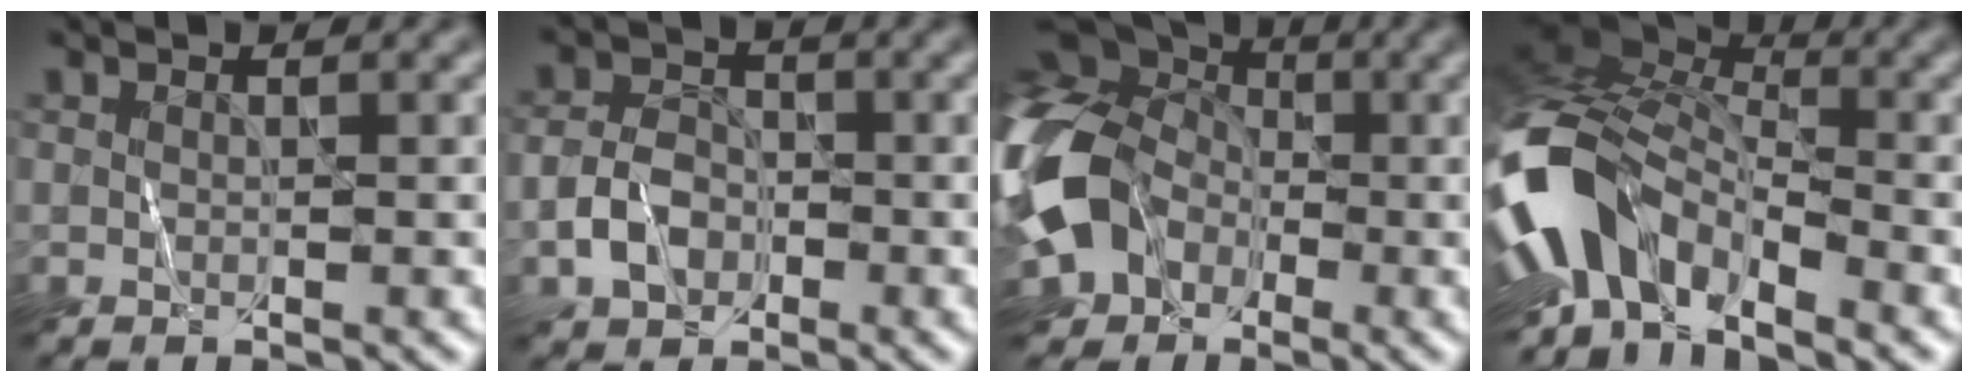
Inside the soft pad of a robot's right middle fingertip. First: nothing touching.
{"total": 3.4, "force": [-1.3, 2.4, 1.9], "torque": [-0.035, 0.006, -0.027]}
{"total": 15.5, "force": [-3.7, 13.0, 7.5], "torque": [-0.180, -0.024, -0.093]}
{"total": 9.9, "force": [-4.5, 5.3, 7.1], "torque": [-0.136, -0.002, -0.094]}